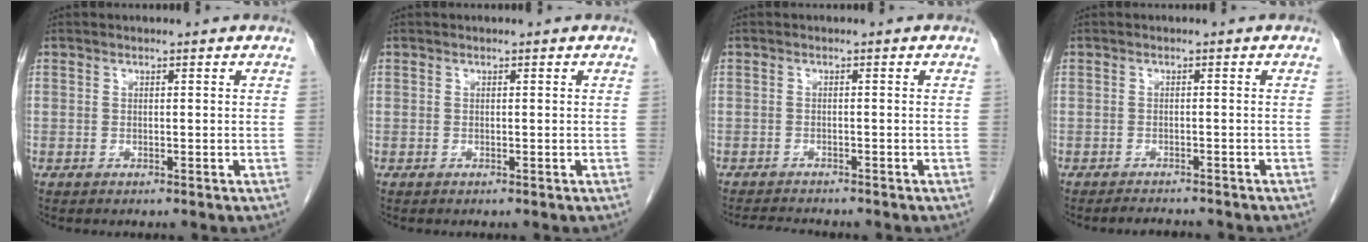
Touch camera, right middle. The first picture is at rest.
{"total": 0.0}
{"total": 3.6, "force": [-3.4, 0.4, 1.0], "torque": [-0.020, -0.014, -0.054]}
{"total": 2.7, "force": [-2.6, 0.3, 0.6], "torque": [-0.011, -0.008, -0.036]}